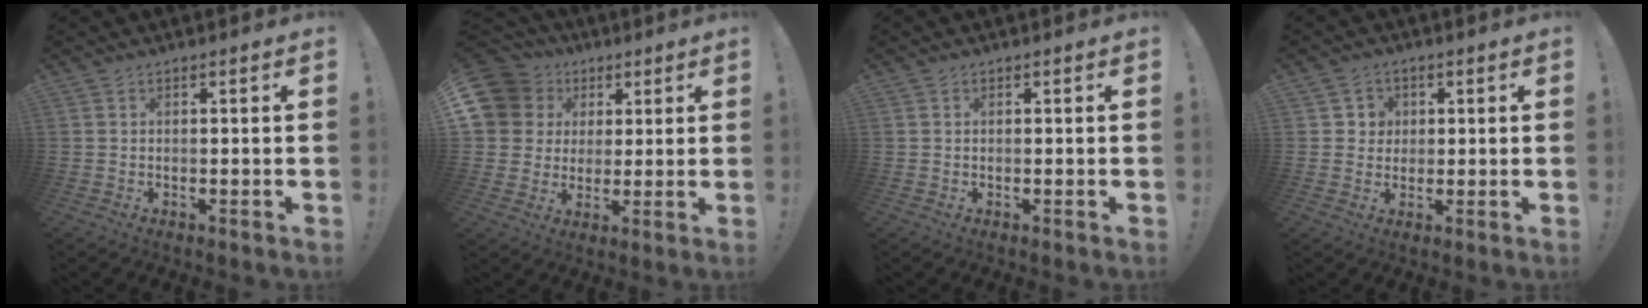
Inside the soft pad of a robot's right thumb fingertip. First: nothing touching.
{"total": 13.6, "force": [4.8, 11.6, 5.2], "torque": [-0.077, -0.017, 0.104]}
{"total": 0.0}
{"total": 4.1, "force": [0.9, 4.0, 0.7], "torque": [-0.013, 0.001, 0.016]}